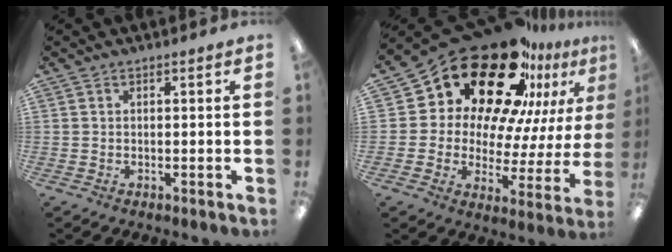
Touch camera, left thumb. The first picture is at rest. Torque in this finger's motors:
{"motor_torque": [1.47, 2.88, 1.43, -1.34, 0.18]}